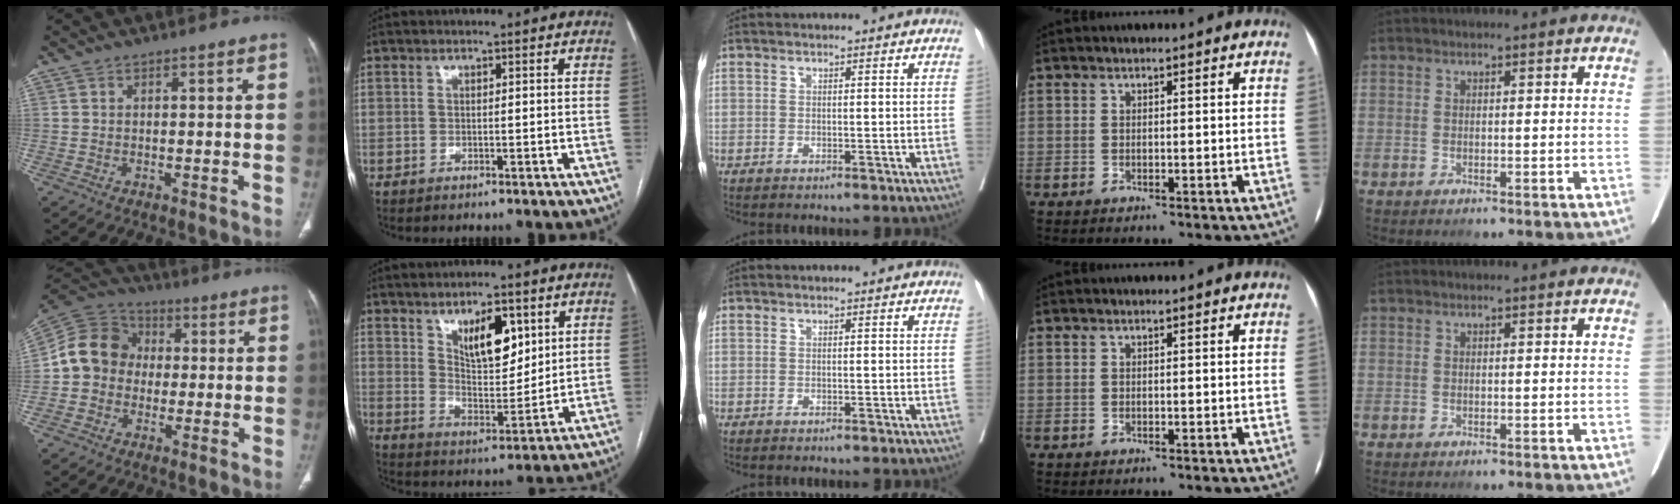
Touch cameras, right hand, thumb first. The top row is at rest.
{"thumb": {"total": 11.6, "force": [-0.3, 10.2, 5.5], "torque": [-0.083, 0.033, -0.019]}, "index": {"total": 9.1, "force": [4.5, 3.6, 7.0], "torque": [-0.115, -0.002, 0.084]}}